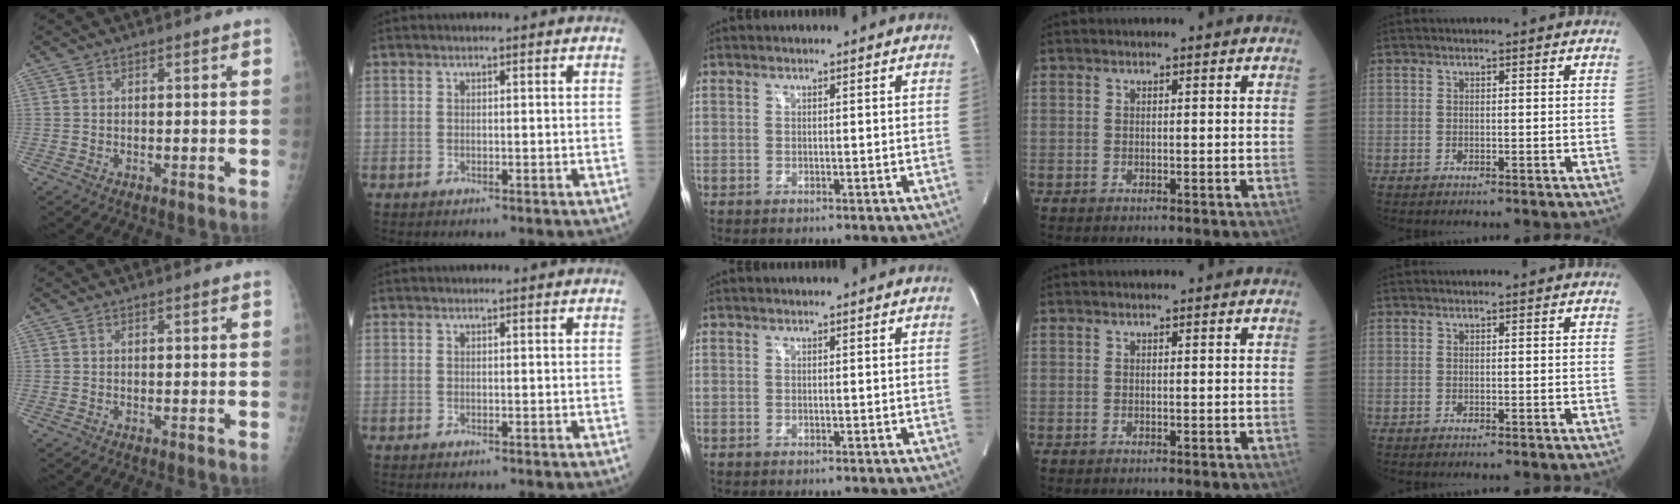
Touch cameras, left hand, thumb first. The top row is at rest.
{}